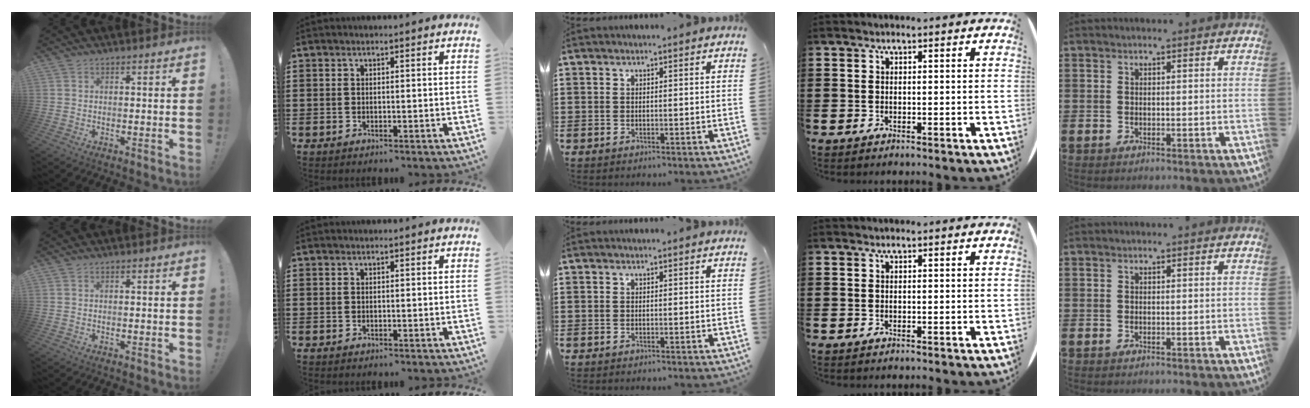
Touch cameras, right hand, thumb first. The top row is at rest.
{}